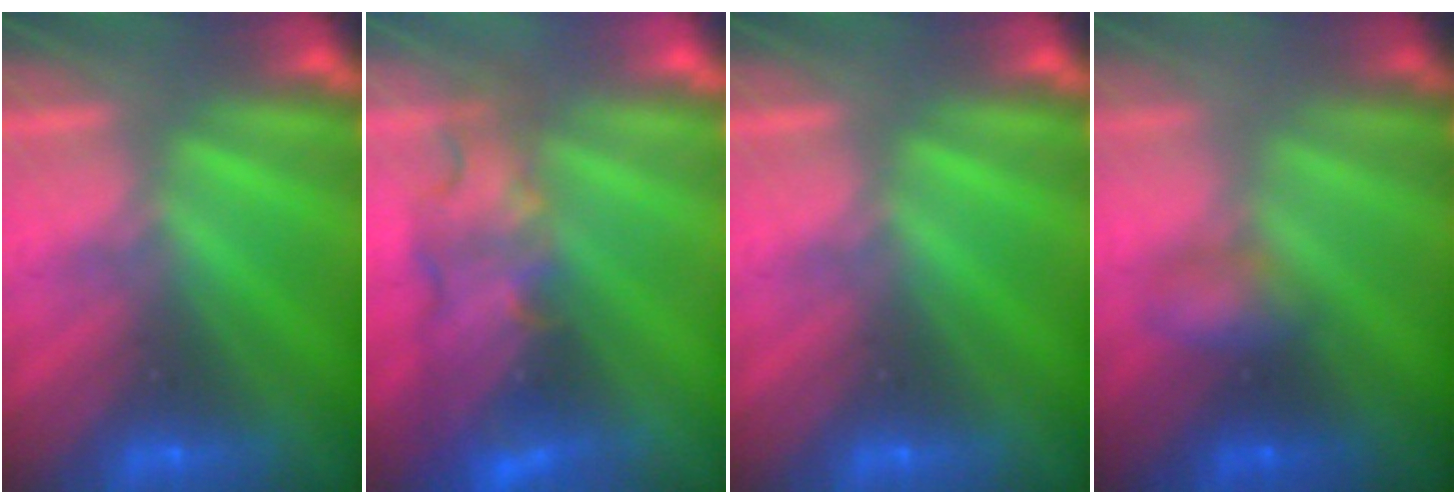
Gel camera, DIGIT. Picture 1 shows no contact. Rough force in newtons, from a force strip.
{"total": 3.8}
{"total": 0.0}
{"total": 2.7}